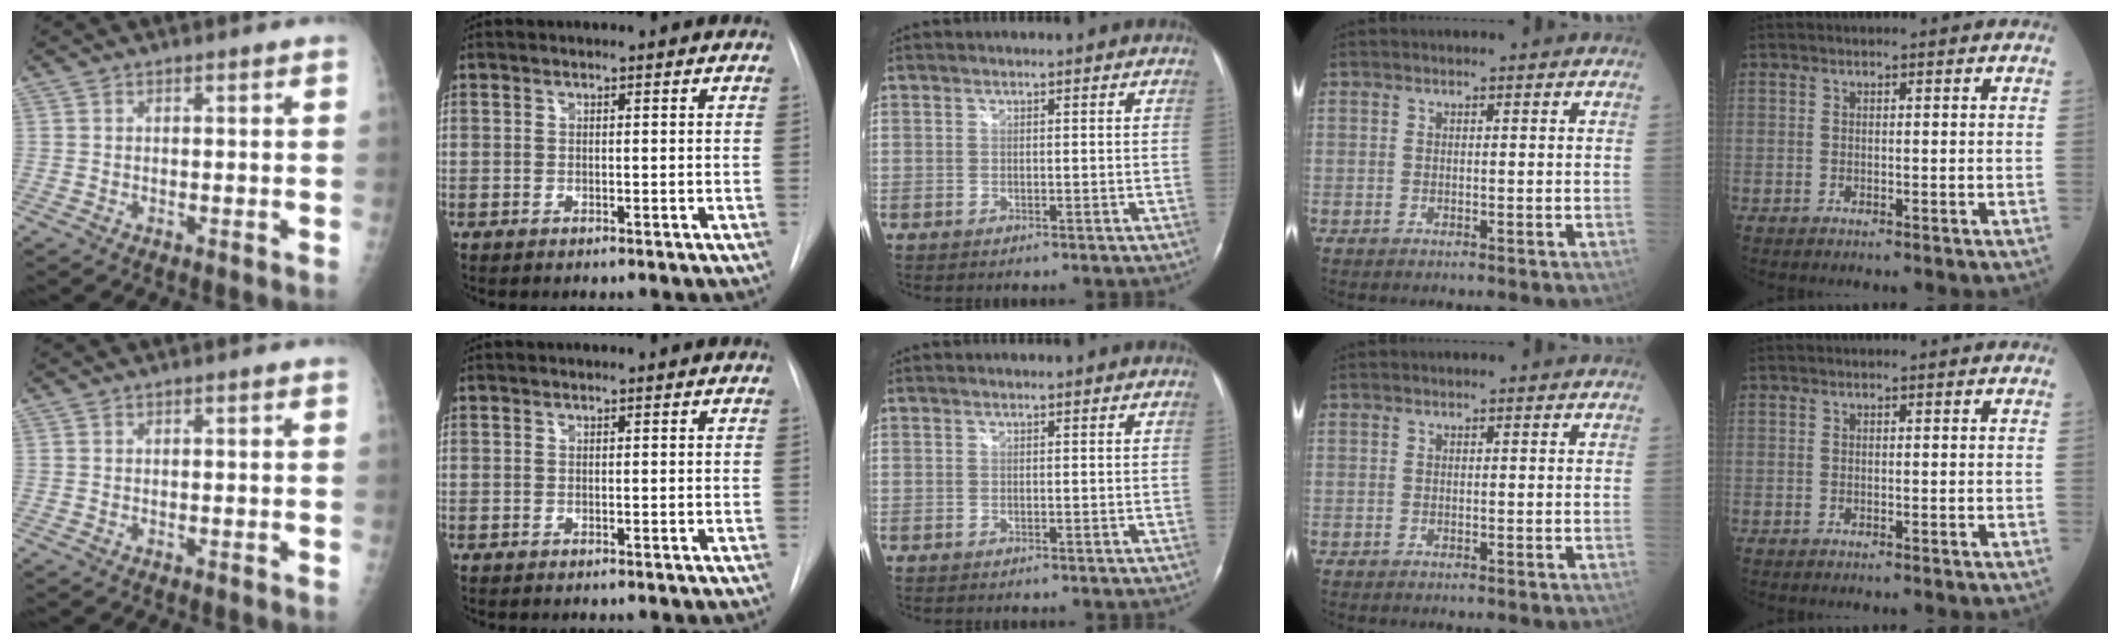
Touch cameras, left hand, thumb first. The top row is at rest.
{}